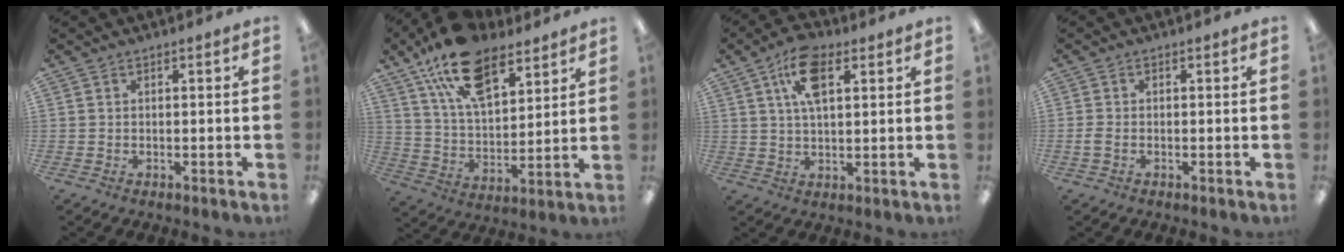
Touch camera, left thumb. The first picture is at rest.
{"total": 18.5, "force": [12.0, 9.2, 10.6], "torque": [-0.191, -0.048, 0.215]}
{"total": 10.5, "force": [4.7, 5.3, 7.8], "torque": [-0.134, 0.003, 0.082]}
{"total": 1.7, "force": [-0.5, 0.9, 1.3], "torque": [-0.024, 0.003, -0.008]}